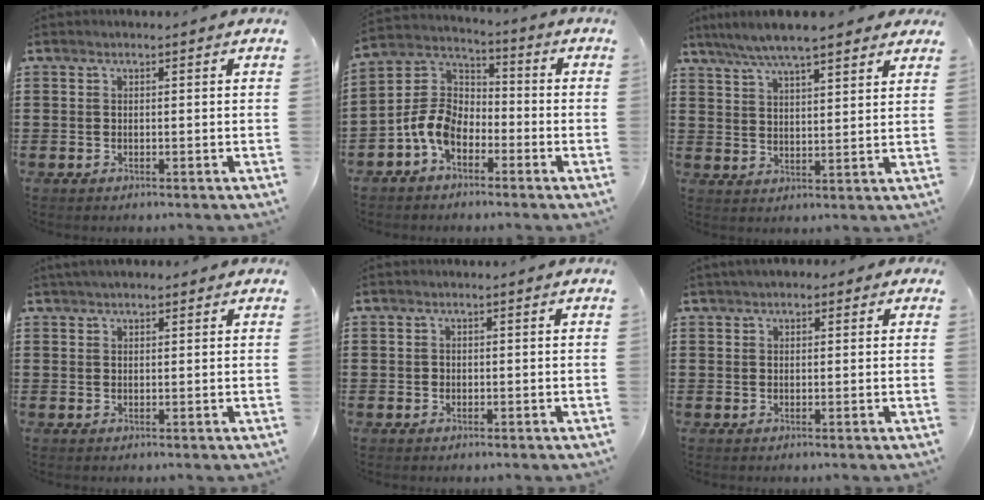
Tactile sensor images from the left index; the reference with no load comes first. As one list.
[{"total": 7.7, "force": [-4.0, 5.0, 4.3], "torque": [-0.131, -0.001, -0.090]}, {"total": 6.7, "force": [5.8, 0.9, 3.3], "torque": [-0.081, -0.011, 0.103]}, {"total": 1.9, "force": [1.6, 0.6, 0.8], "torque": [-0.018, 0.006, 0.029]}, {"total": 0.5, "force": [0.0, 0.5, 0.1], "torque": [-0.005, 0.003, 0.000]}, {"total": 1.9, "force": [1.2, 1.0, 1.0], "torque": [-0.022, 0.009, 0.022]}]